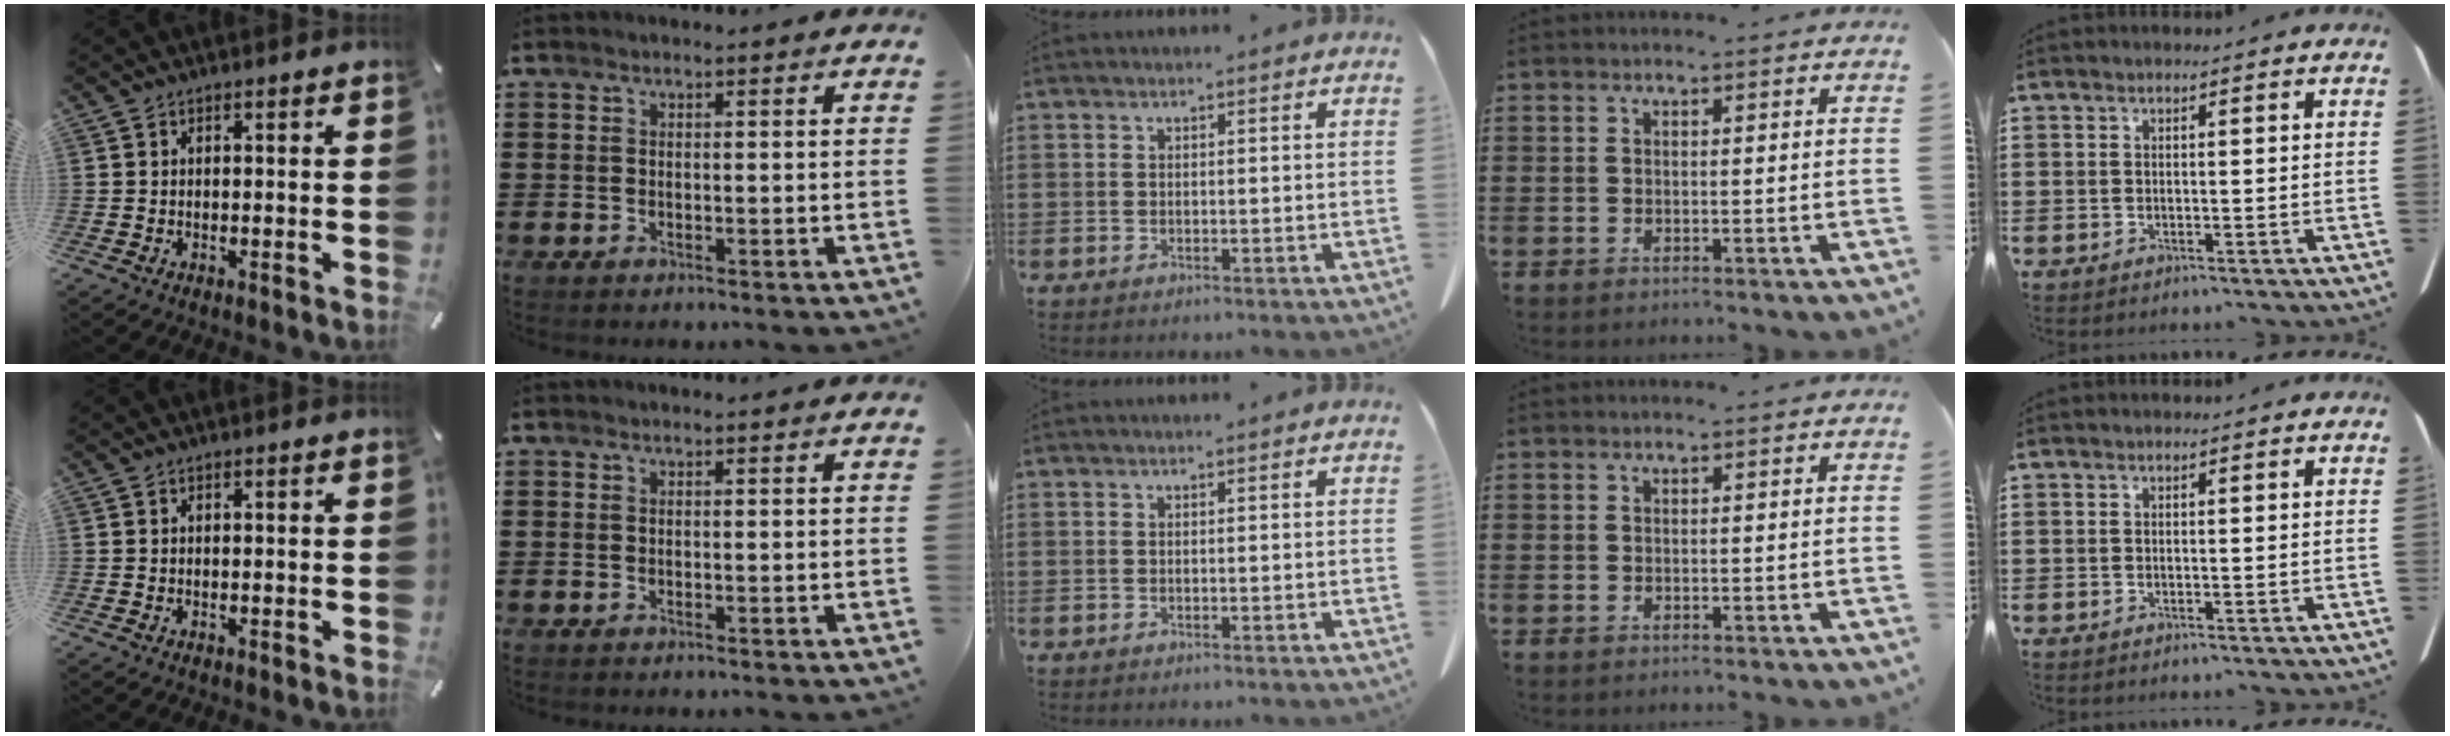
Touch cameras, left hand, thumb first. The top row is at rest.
{}